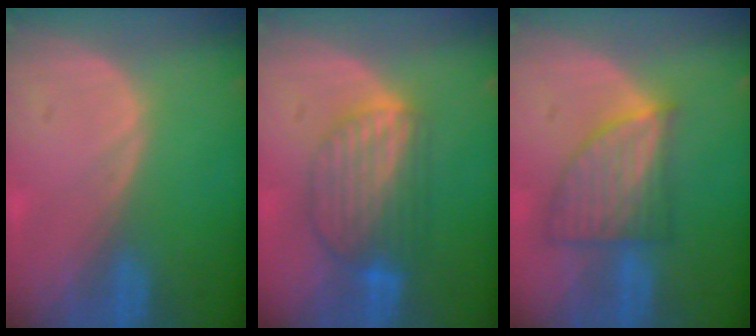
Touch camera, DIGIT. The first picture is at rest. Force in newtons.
{"total": 7.5, "press": 7.1, "slide": 2.4}
{"total": 7.5, "press": 6.7, "slide": 3.4}